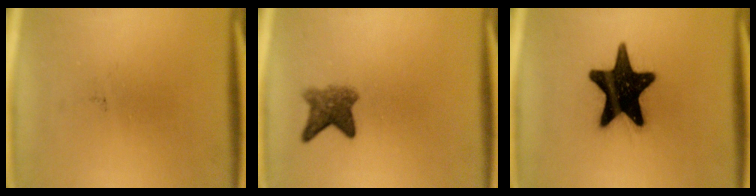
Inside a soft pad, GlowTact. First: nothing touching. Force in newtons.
{"total": 4.1}
{"total": 19.6}